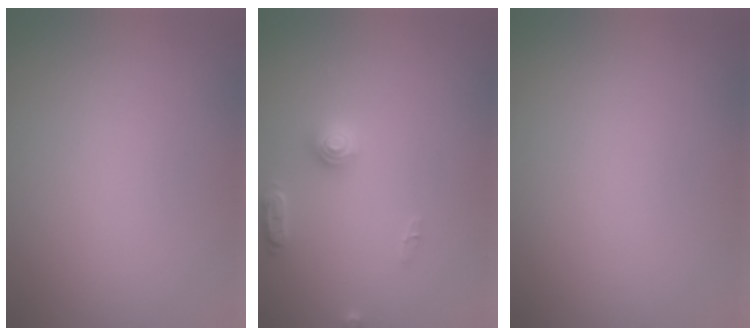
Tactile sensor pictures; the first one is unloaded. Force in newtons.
{"total": 2.2, "press": 2.2, "slide": 0.1}
{"total": 0.0}